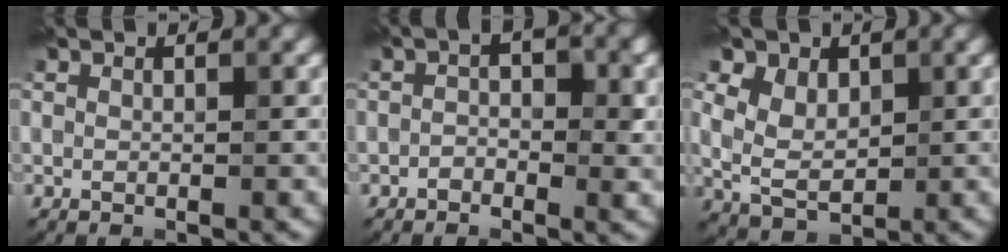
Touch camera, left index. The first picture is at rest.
{"total": 2.4, "force": [-0.7, 1.2, 2.0], "torque": [-0.026, 0.006, -0.016]}
{"total": 7.6, "force": [3.8, 4.9, 4.4], "torque": [-0.095, 0.029, 0.043]}